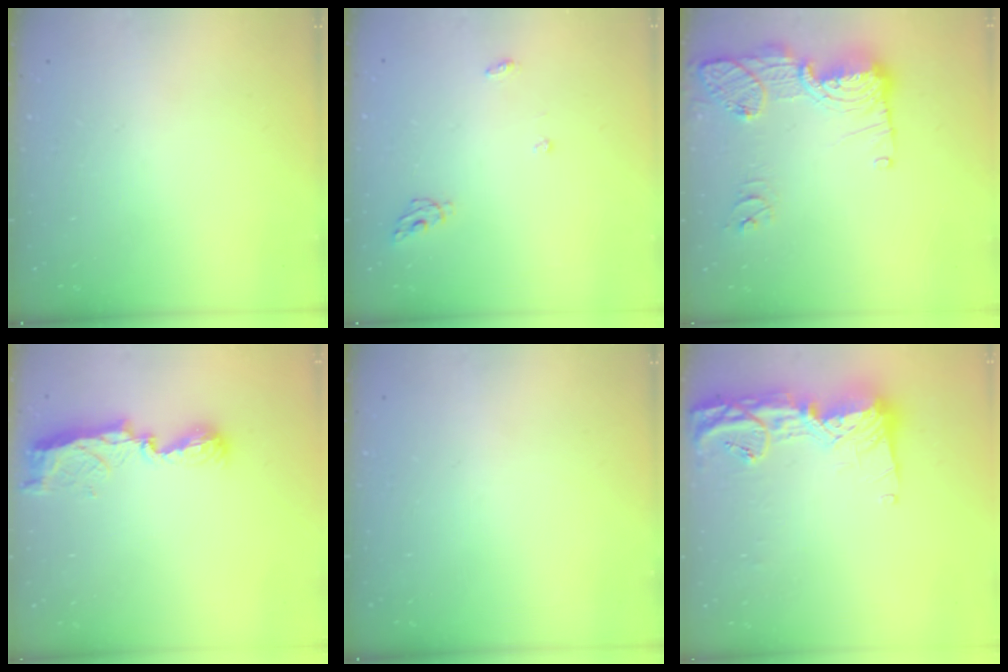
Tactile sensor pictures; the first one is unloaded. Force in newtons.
{"total": 4.9, "press": 4.9, "slide": 0.4}
{"total": 17.6, "press": 17.3, "slide": 3.3}
{"total": 8.0, "press": 8.0, "slide": 0.1}
{"total": 0.0}
{"total": 16.7, "press": 16.6, "slide": 1.5}